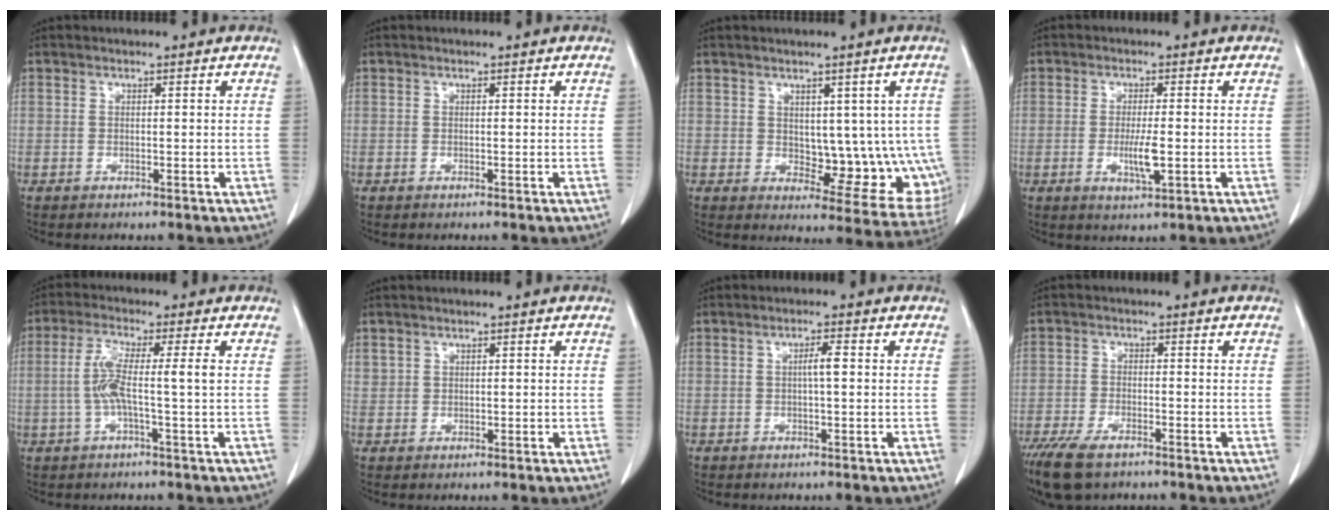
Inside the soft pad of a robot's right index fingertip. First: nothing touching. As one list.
[{"total": 0.0}, {"total": 10.6, "force": [0.7, 5.8, 8.8], "torque": [-0.086, 0.002, 0.025]}, {"total": 4.3, "force": [-0.8, 0.7, 4.2], "torque": [-0.083, -0.008, -0.012]}, {"total": 5.8, "force": [-0.4, 0.1, 5.8], "torque": [-0.123, 0.011, -0.009]}, {"total": 1.4, "force": [0.9, 1.1, 0.2], "torque": [0.004, 0.004, 0.017]}, {"total": 2.2, "force": [0.1, 0.1, 2.2], "torque": [-0.038, 0.003, 0.002]}, {"total": 8.8, "force": [-6.4, 3.2, 5.1], "torque": [-0.094, -0.015, -0.107]}]